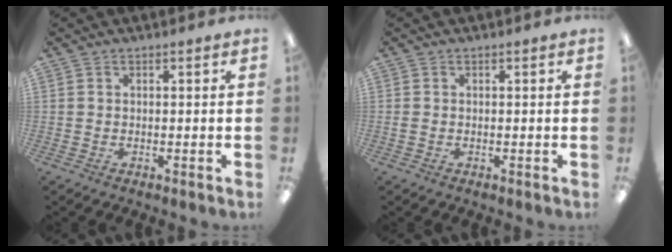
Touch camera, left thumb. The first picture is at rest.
{"total": 0.6, "force": [-0.1, 0.4, 0.5], "torque": [-0.009, 0.001, -0.003]}